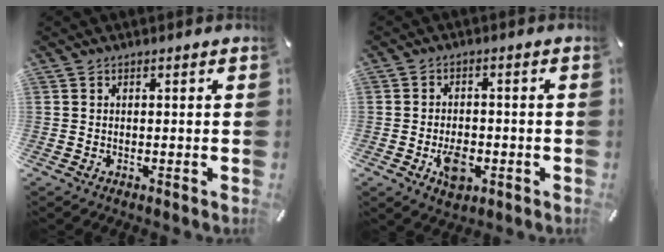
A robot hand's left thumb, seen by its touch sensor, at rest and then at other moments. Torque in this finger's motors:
{"motor_torque": [0.46, 1.67, 0.02, 0.10, 0.04]}